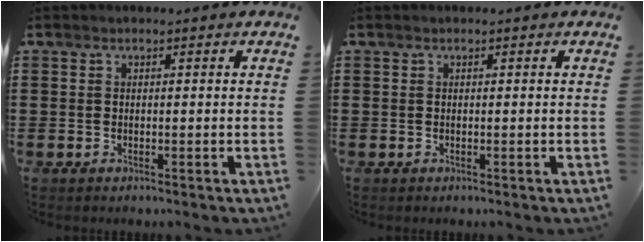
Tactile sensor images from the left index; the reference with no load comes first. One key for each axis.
{"total": 0.0}